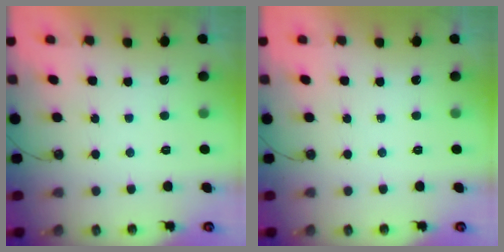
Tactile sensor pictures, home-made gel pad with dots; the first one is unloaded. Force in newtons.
{"total": 0.0}